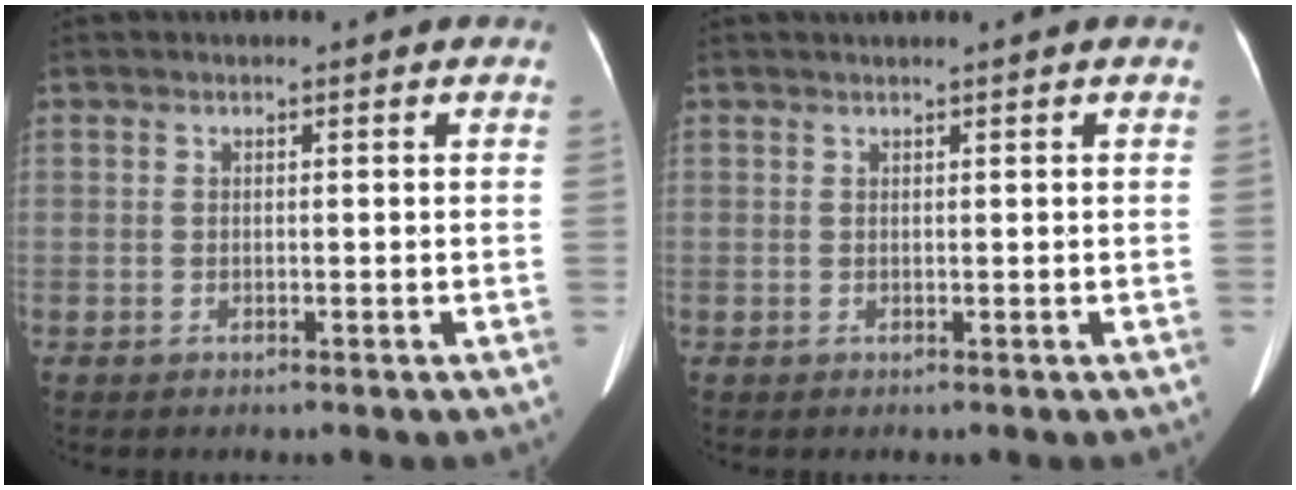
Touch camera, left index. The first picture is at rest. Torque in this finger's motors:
{"motor_torque": [0.11, -0.05, -0.04, -0.04]}